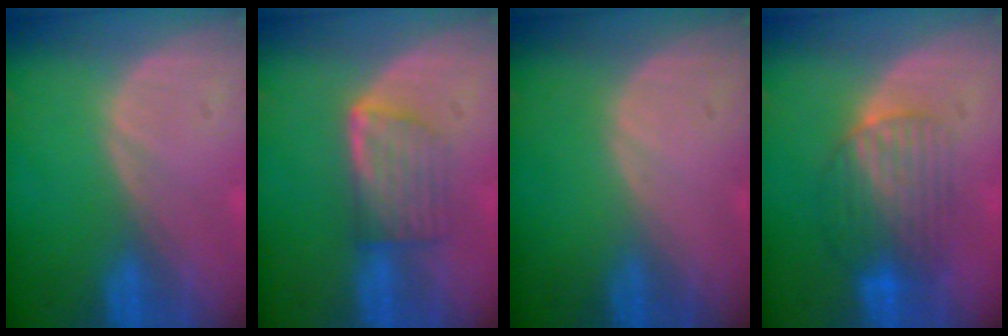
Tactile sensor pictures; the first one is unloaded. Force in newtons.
{"total": 5.7, "press": 5.3, "slide": 2.2}
{"total": 0.0}
{"total": 6.5, "press": 6.4, "slide": 1.0}